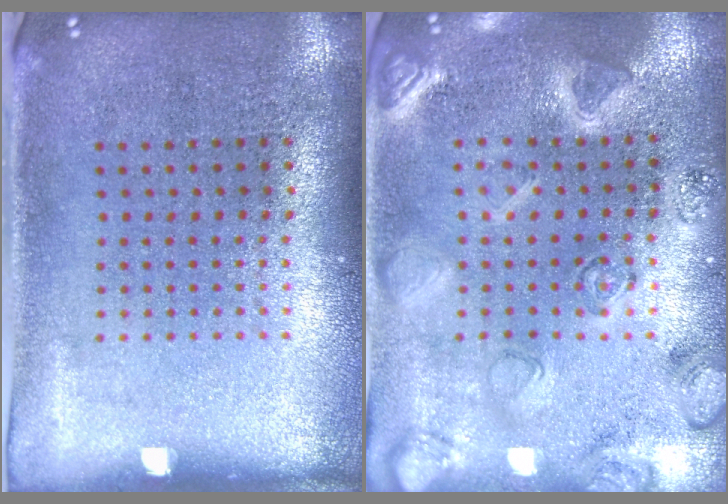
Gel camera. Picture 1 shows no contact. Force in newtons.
{"total": 2.9, "press": 2.9, "slide": 0.5}